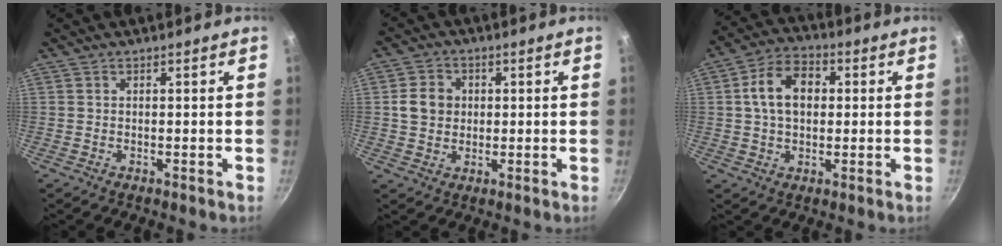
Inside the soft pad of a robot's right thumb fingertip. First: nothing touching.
{"total": 5.9, "force": [0.6, 5.1, 2.8], "torque": [-0.029, 0.007, 0.004]}
{"total": 10.4, "force": [1.5, 7.1, 7.4], "torque": [-0.102, 0.021, 0.015]}